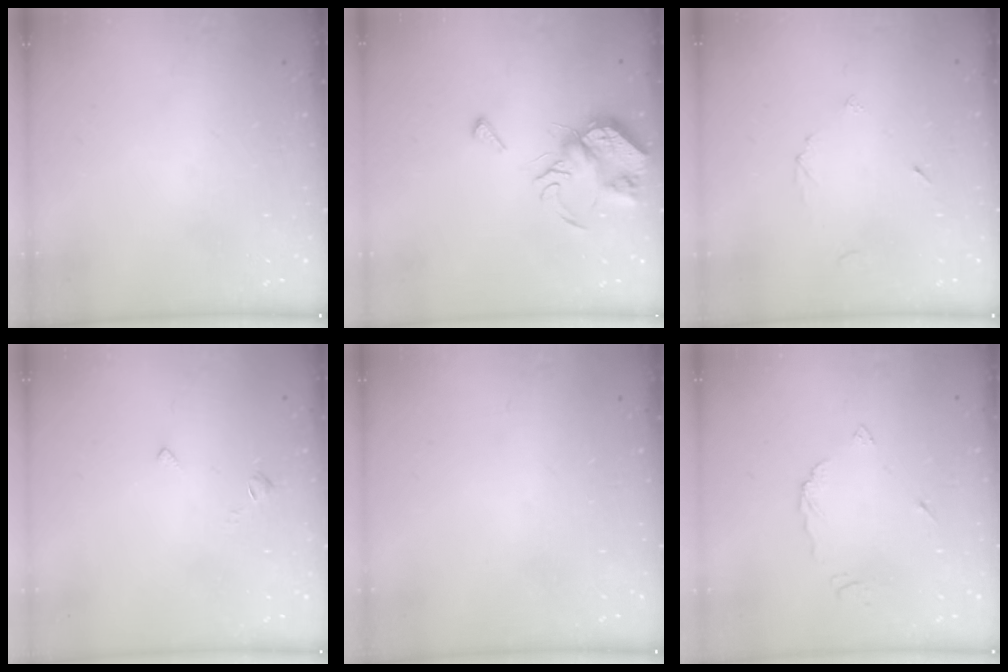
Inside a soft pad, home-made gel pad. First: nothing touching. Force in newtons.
{"total": 8.1, "press": 8.1, "slide": 0.5}
{"total": 2.3, "press": 2.3, "slide": 0.2}
{"total": 2.2, "press": 2.2, "slide": 0.5}
{"total": 0.0}
{"total": 5.8, "press": 5.8, "slide": 0.3}